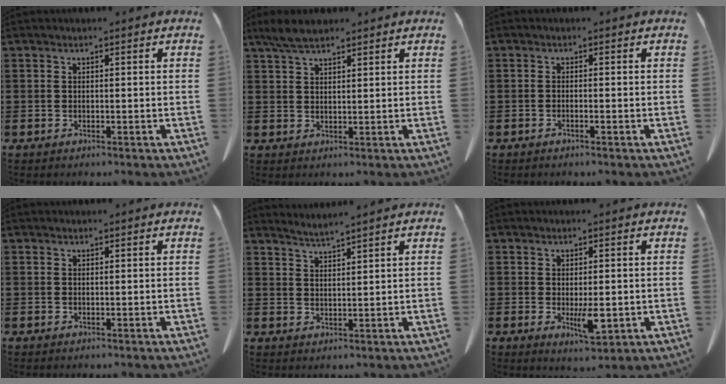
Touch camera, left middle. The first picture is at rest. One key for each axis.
{"total": 3.8, "fx": 2.9, "fy": 1.1, "fz": 2.3, "tx": -0.052, "ty": 0.004, "tz": 0.054}
{"total": 0.8, "fx": -0.6, "fy": 0.0, "fz": 0.5, "tx": -0.009, "ty": -0.002, "tz": -0.011}
{"total": 0.0}
{"total": 2.2, "fx": 2.1, "fy": -0.6, "fz": 0.1, "tx": -0.008, "ty": -0.005, "tz": 0.040}
{"total": 4.3, "fx": -0.5, "fy": 1.4, "fz": 4.0, "tx": -0.067, "ty": -0.004, "tz": -0.009}